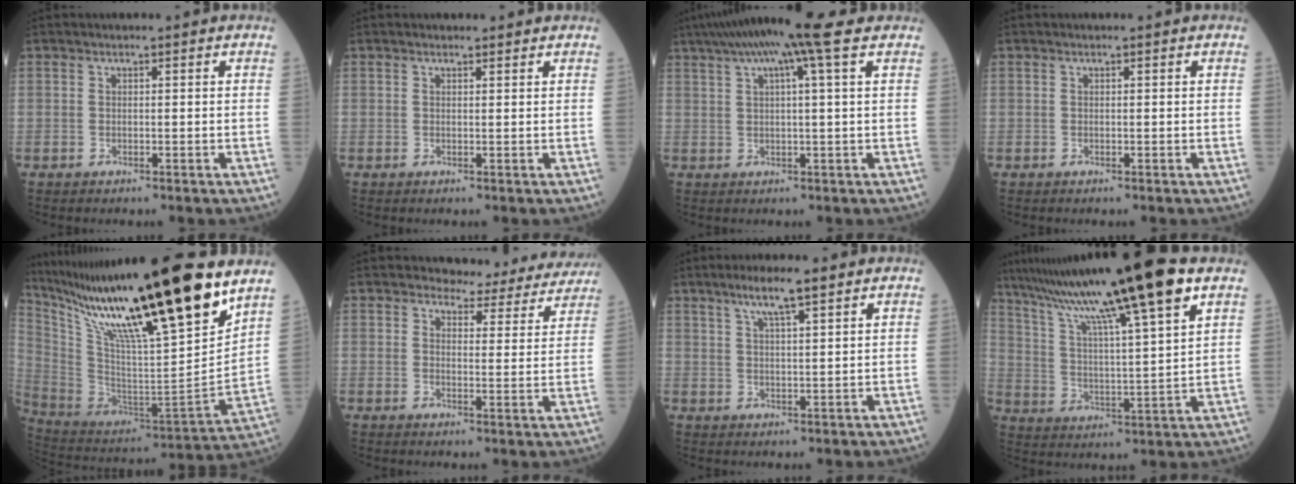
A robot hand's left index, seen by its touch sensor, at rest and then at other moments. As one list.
[{"total": 1.0, "force": [0.9, 0.3, 0.1], "torque": [-0.010, 0.003, 0.012]}, {"total": 10.8, "force": [7.0, -0.2, 8.3], "torque": [-0.141, 0.037, 0.104]}, {"total": 0.0}, {"total": 30.5, "force": [21.6, 1.9, 21.5], "torque": [-0.382, -0.030, 0.367]}, {"total": 10.4, "force": [10.0, 2.7, 1.2], "torque": [0.007, -0.021, 0.096]}, {"total": 5.5, "force": [3.7, 0.3, 4.1], "torque": [-0.078, 0.008, 0.067]}, {"total": 20.4, "force": [14.4, -0.3, 14.5], "torque": [-0.246, 0.028, 0.236]}]